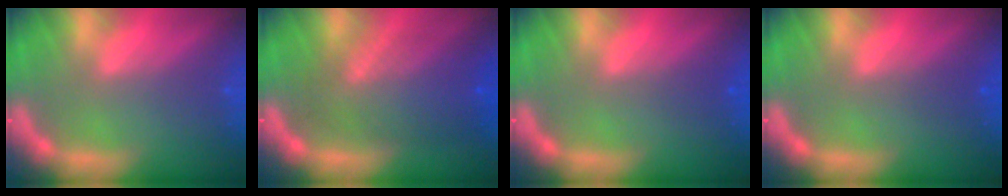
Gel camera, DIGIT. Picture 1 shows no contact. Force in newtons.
{"total": 8.0}
{"total": 1.0}
{"total": 1.0}